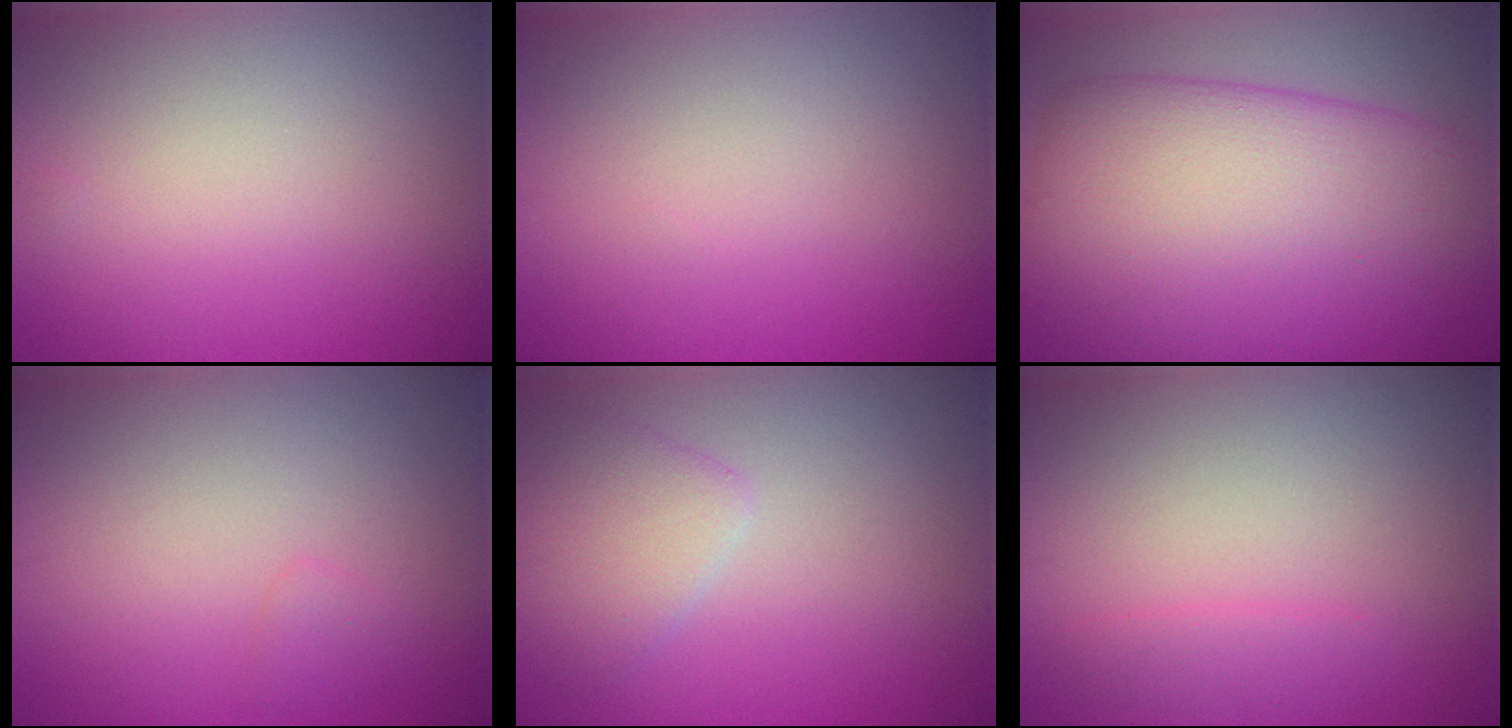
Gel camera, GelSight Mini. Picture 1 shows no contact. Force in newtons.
{"total": 0.0}
{"total": 12.9, "press": 12.9, "slide": 0.4}
{"total": 0.8, "press": 0.8, "slide": 0.1}
{"total": 3.0, "press": 3.0, "slide": 0.2}
{"total": 1.4, "press": 1.4, "slide": 0.1}